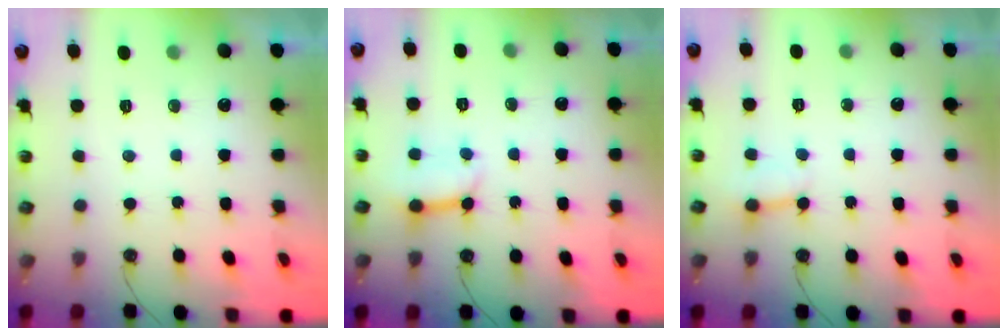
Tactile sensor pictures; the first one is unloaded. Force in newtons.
{"total": 8.4, "press": 8.3, "slide": 0.9}
{"total": 3.0, "press": 3.0, "slide": 0.2}